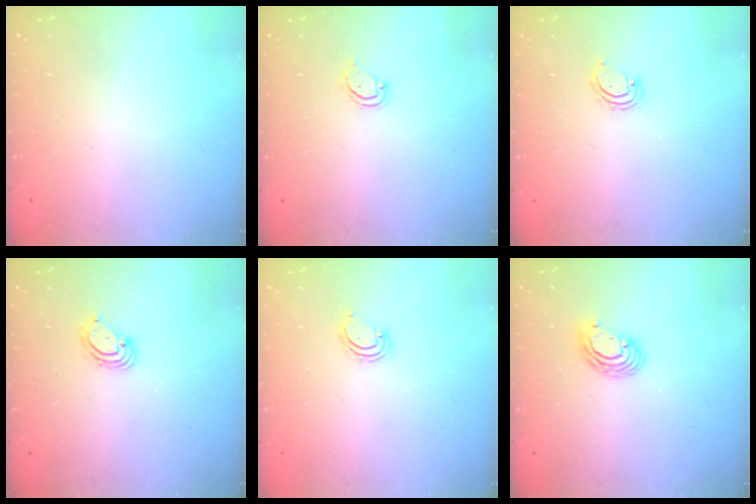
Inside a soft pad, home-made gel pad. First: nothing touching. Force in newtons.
{"total": 3.6, "press": 3.6, "slide": 0.2}
{"total": 3.7, "press": 3.6, "slide": 0.5}
{"total": 3.9, "press": 3.9, "slide": 0.1}
{"total": 3.7, "press": 3.6, "slide": 0.5}
{"total": 6.5, "press": 6.5, "slide": 0.2}